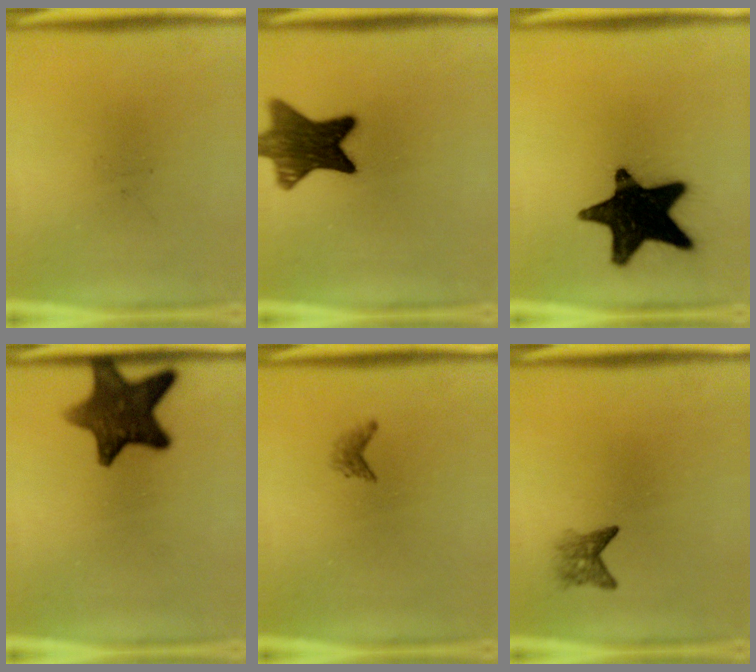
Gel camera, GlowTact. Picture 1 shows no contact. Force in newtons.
{"total": 11.8}
{"total": 19.6}
{"total": 12.2}
{"total": 1.1}
{"total": 2.2}